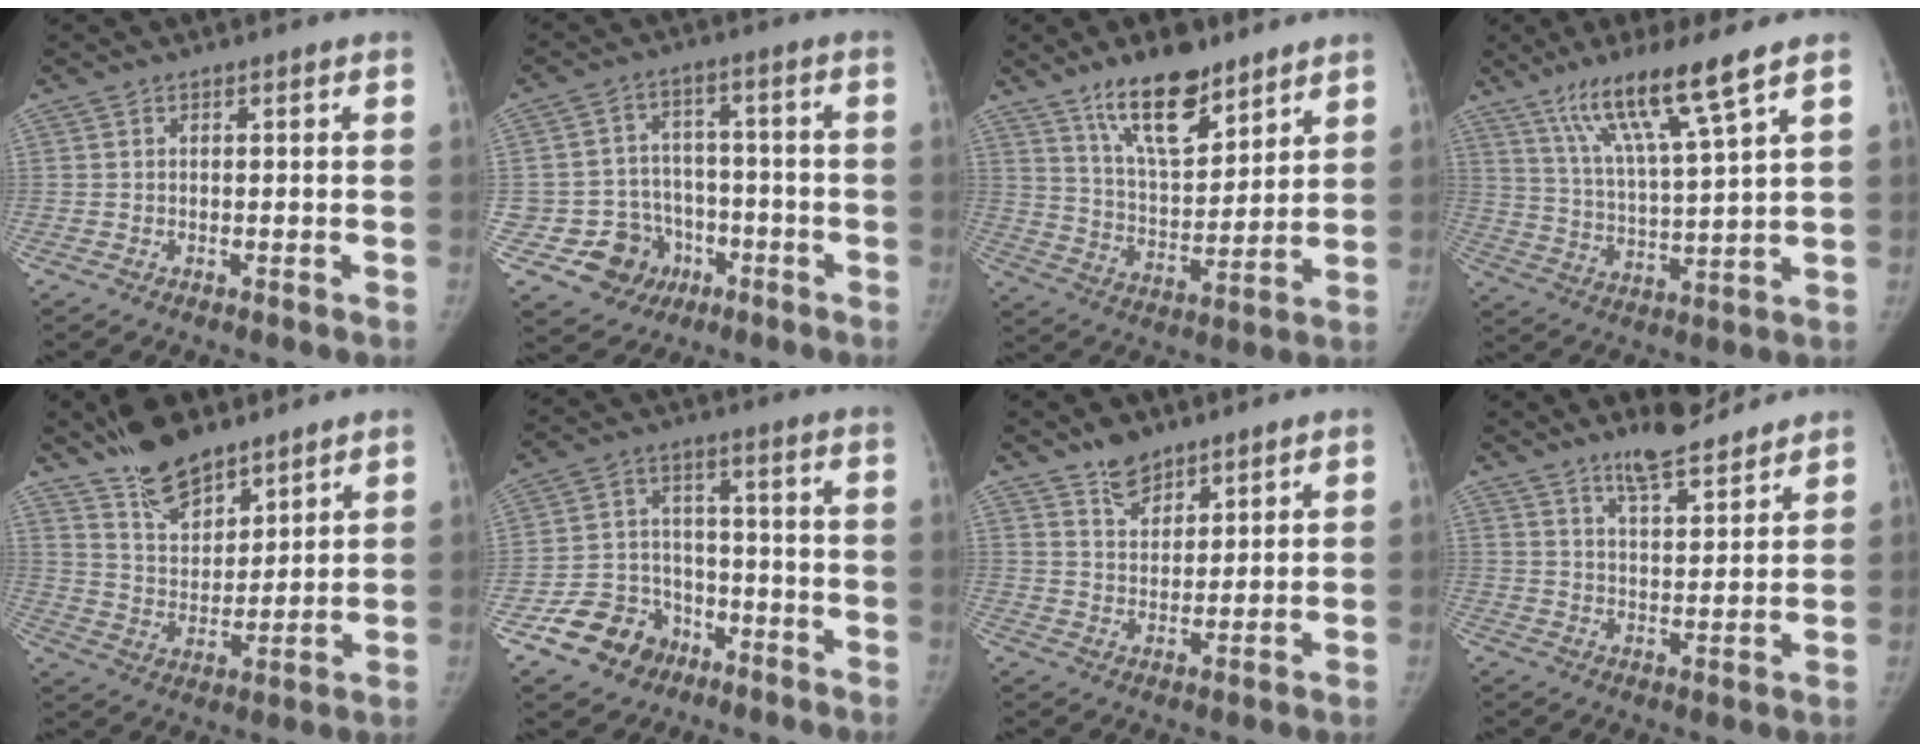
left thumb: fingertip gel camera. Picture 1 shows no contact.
{"total": 10.5, "force": [-4.3, 9.4, 1.9], "torque": [0.005, 0.045, -0.057]}
{"total": 14.7, "force": [10.2, 5.7, 8.9], "torque": [-0.114, -0.065, 0.183]}
{"total": 13.3, "force": [8.6, 0.3, 10.1], "torque": [-0.182, -0.039, 0.161]}
{"total": 13.3, "force": [10.3, 5.7, 6.2], "torque": [-0.067, -0.062, 0.190]}
{"total": 11.5, "force": [-6.6, 8.7, 3.5], "torque": [-0.025, 0.056, -0.110]}
{"total": 6.0, "force": [4.8, 3.1, 2.1], "torque": [-0.007, -0.036, 0.088]}
{"total": 9.0, "force": [7.5, 2.3, 4.5], "torque": [-0.051, -0.049, 0.125]}